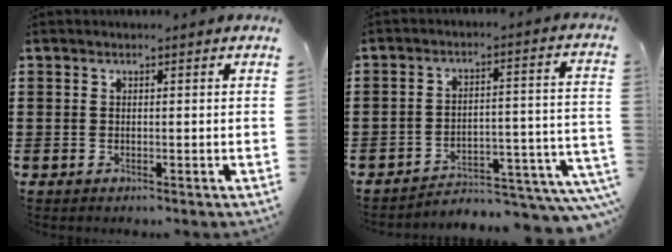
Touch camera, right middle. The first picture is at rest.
{"total": 4.0, "force": [-3.5, 0.5, 1.8], "torque": [-0.036, -0.018, -0.073]}